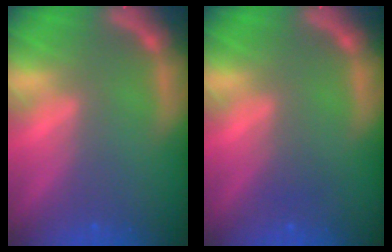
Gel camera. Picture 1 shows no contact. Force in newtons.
{"total": 1.0}